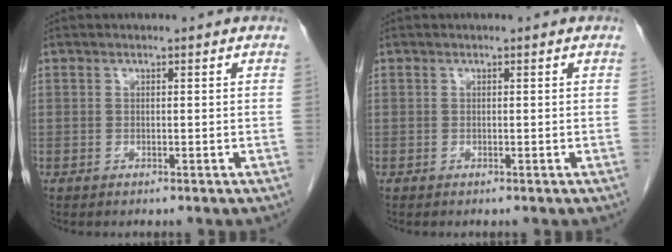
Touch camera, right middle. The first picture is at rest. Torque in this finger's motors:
{"motor_torque": [0.27, -0.14, 0.02, 0.01]}